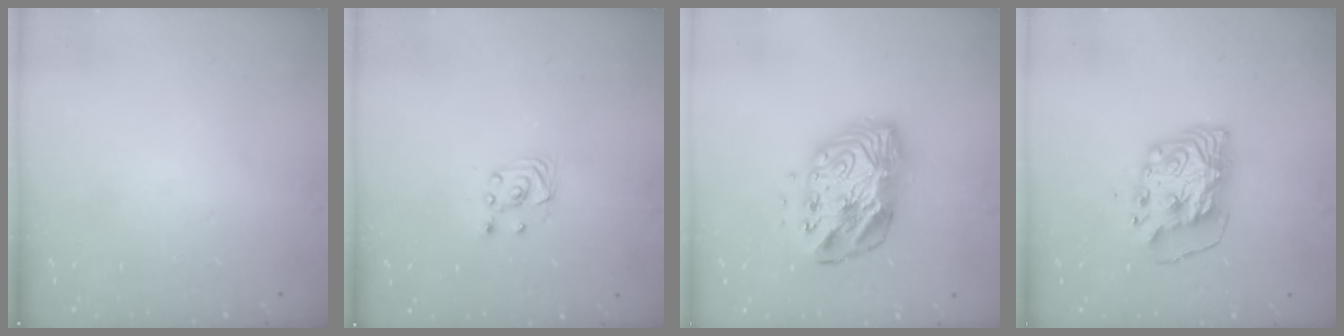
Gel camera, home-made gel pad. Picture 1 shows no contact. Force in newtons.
{"total": 2.5, "press": 2.2, "slide": 1.1}
{"total": 14.1, "press": 14.0, "slide": 1.1}
{"total": 8.3, "press": 8.3, "slide": 0.9}